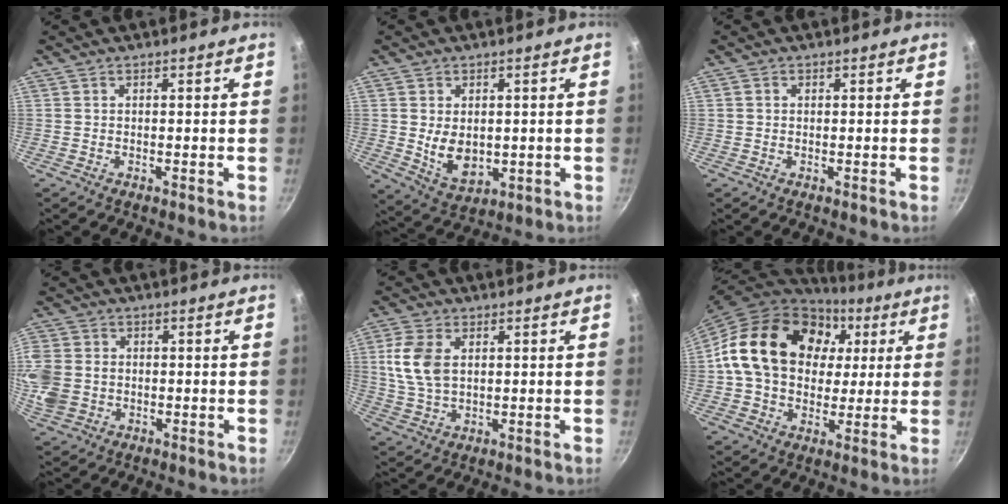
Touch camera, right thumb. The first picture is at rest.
{"total": 8.0, "force": [0.3, 5.5, 5.7], "torque": [-0.084, -0.017, 0.023]}
{"total": 0.7, "force": [0.2, 0.7, 0.3], "torque": [-0.004, 0.004, 0.002]}
{"total": 11.8, "force": [-0.6, 10.0, 6.2], "torque": [-0.158, 0.012, -0.014]}
{"total": 9.0, "force": [1.9, 5.8, 6.6], "torque": [-0.129, -0.005, 0.038]}
{"total": 22.5, "force": [5.1, 17.0, 13.9], "torque": [-0.222, 0.018, 0.083]}